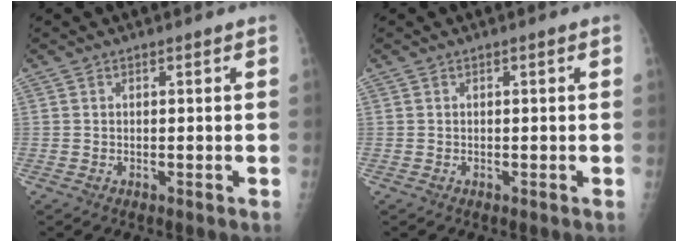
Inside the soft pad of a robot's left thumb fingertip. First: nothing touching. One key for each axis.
{"total": 0.0}